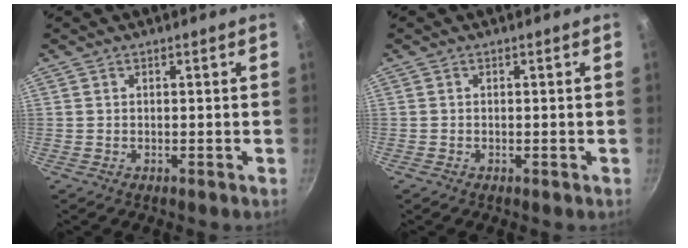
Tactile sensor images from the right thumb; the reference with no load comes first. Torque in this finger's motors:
{"motor_torque": [0.21, -0.31, -0.13, -0.05, 0.07]}